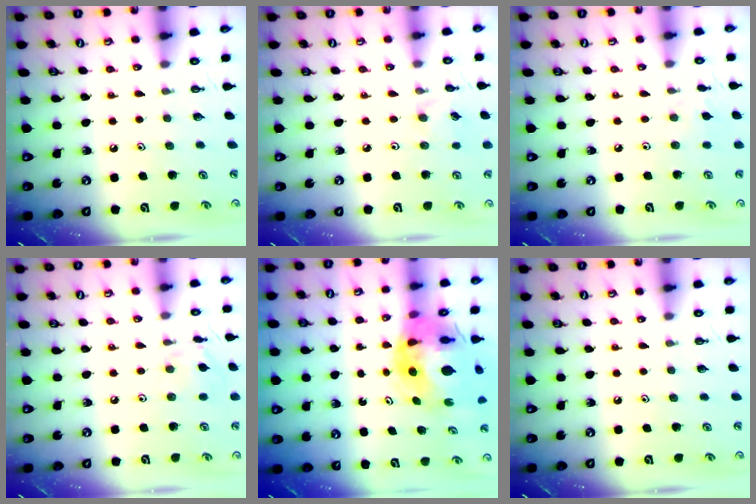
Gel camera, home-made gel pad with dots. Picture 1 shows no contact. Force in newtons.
{"total": 3.2, "press": 3.2, "slide": 0.5}
{"total": 1.9, "press": 1.9, "slide": 0.4}
{"total": 5.7, "press": 5.6, "slide": 0.4}
{"total": 13.8, "press": 13.7, "slide": 1.8}
{"total": 0.0}